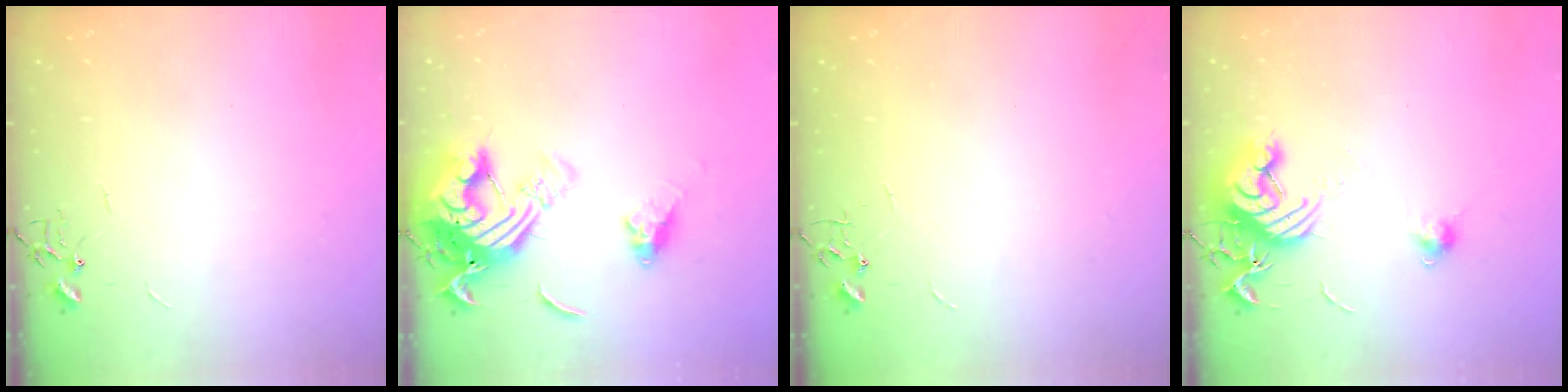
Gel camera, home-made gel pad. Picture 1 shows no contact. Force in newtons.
{"total": 17.5, "press": 17.4, "slide": 1.9}
{"total": 0.0}
{"total": 13.2, "press": 13.2, "slide": 0.5}